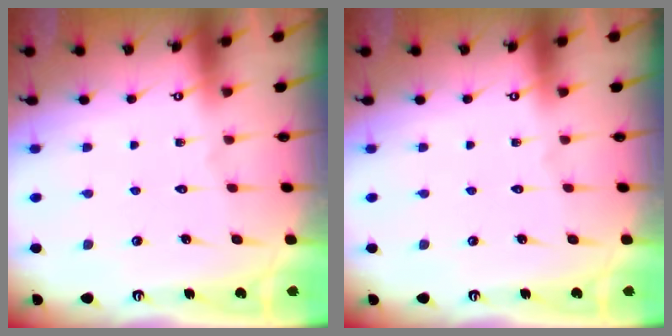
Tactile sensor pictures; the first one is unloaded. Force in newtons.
{"total": 0.0}